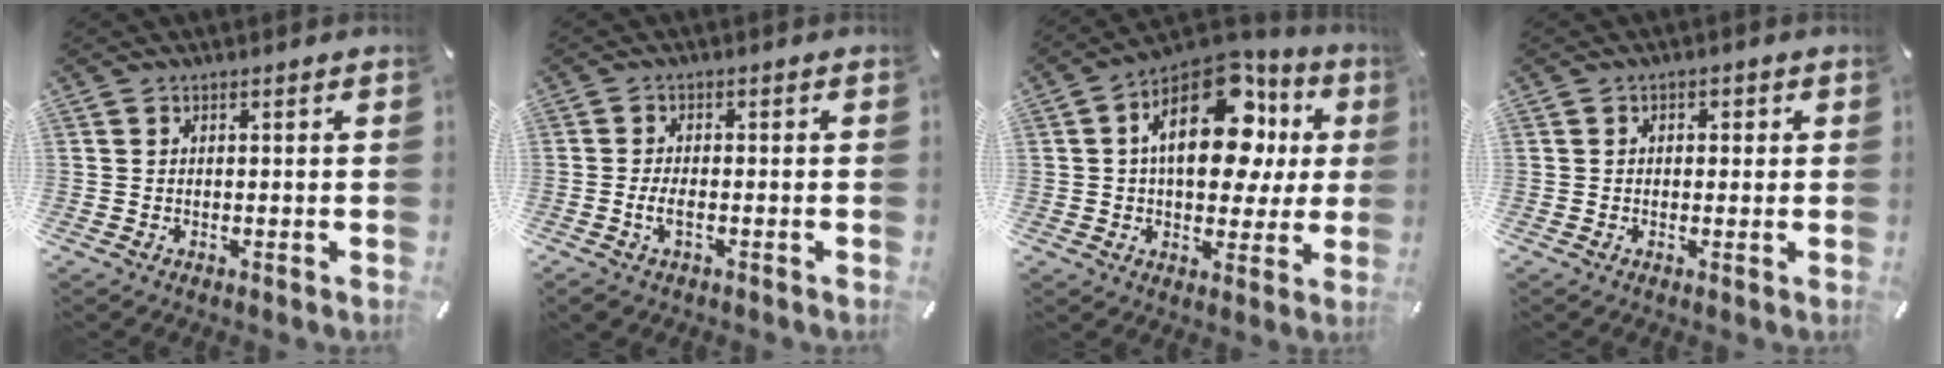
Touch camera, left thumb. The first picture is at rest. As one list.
[{"total": 3.5, "force": [-1.3, 1.8, 2.8], "torque": [-0.061, 0.002, -0.025]}, {"total": 21.2, "force": [6.6, 12.0, 16.2], "torque": [-0.246, -0.035, 0.108]}, {"total": 1.5, "force": [-0.2, 1.2, 0.9], "torque": [-0.010, 0.004, -0.008]}]